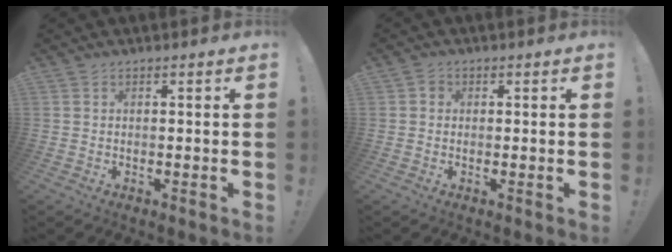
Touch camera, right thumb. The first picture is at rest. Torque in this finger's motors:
{"motor_torque": [0.18, 0.06, 0.18, -0.07, -0.02]}